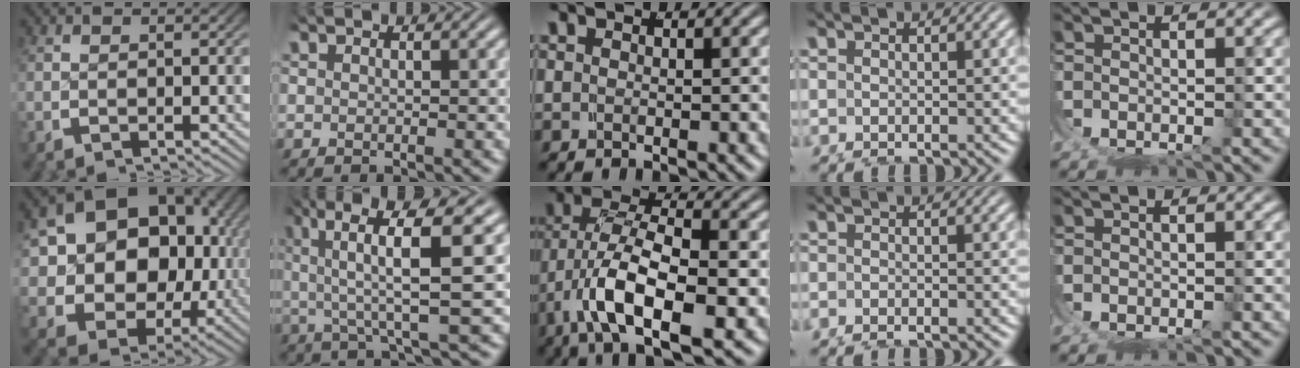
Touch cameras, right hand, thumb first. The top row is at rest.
{"thumb": {"total": 16.6, "force": [0.2, 13.0, 10.4], "torque": [-0.236, -0.064, 0.023]}, "index": {"total": 8.8, "force": [3.8, 1.9, 7.7], "torque": [-0.116, 0.015, 0.053]}, "middle": {"total": 6.8, "force": [-1.9, 2.9, 5.8], "torque": [-0.126, -0.024, -0.022]}, "ring": {"total": 1.3, "force": [-1.3, -0.2, -0.1], "torque": [0.006, -0.002, -0.023]}}